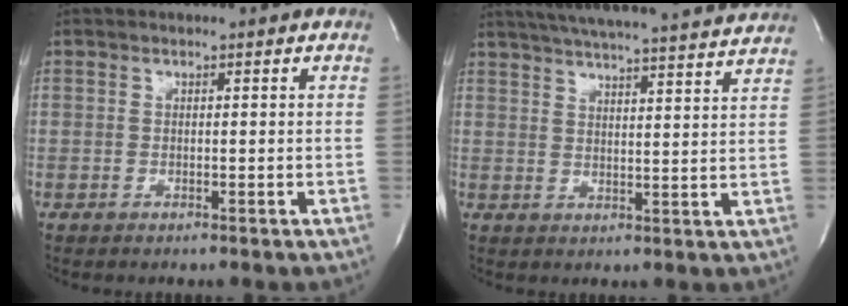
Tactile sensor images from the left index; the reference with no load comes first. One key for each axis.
{"total": 22.7, "fx": 20.9, "fy": 0.4, "fz": 8.9, "tx": -0.149, "ty": -0.008, "tz": 0.271}